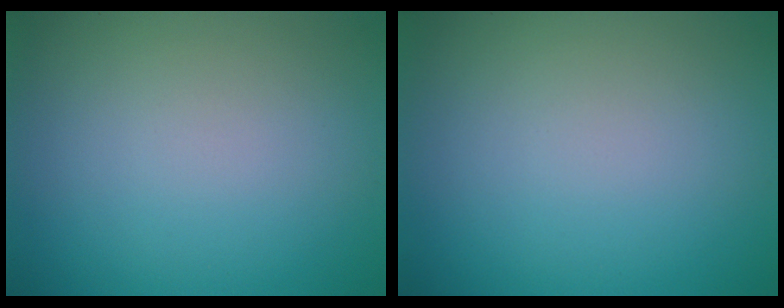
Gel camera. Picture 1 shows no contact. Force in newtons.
{"total": 0.0}